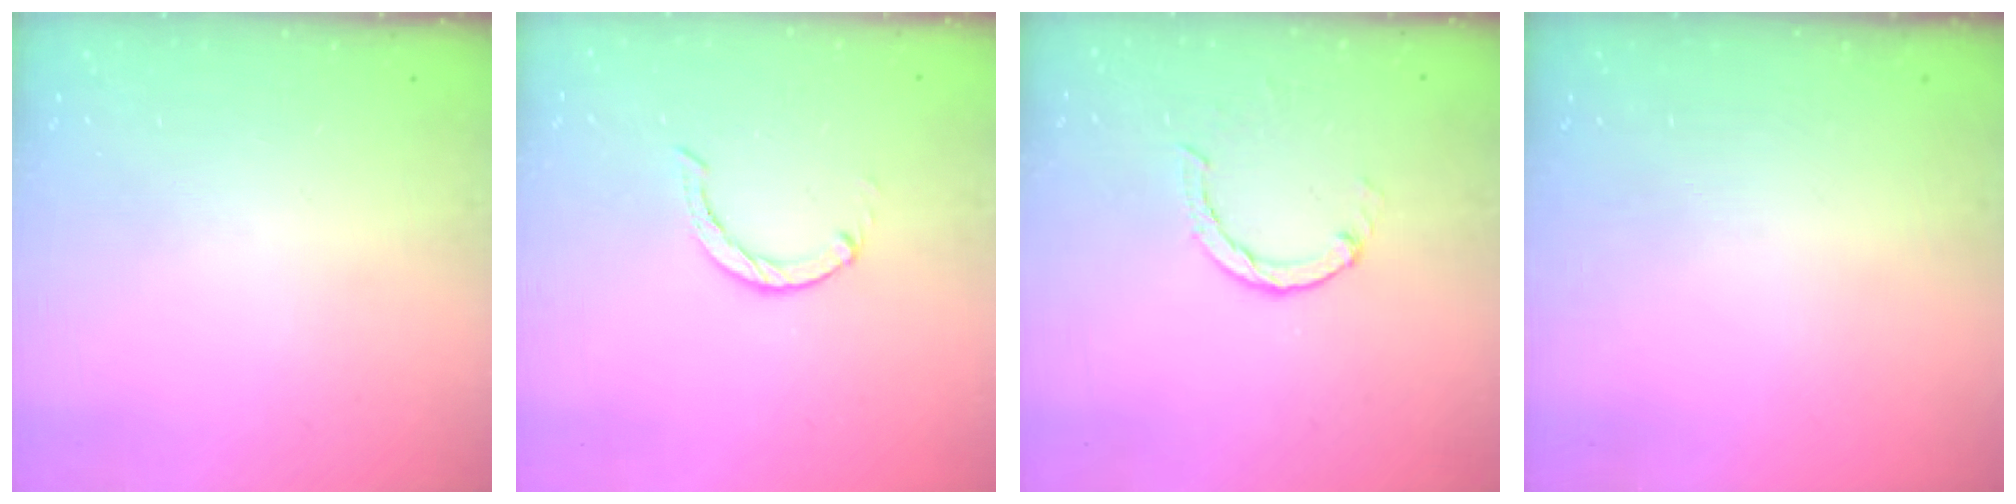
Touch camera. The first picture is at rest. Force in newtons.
{"total": 0.0}
{"total": 2.0, "press": 2.0, "slide": 0.2}
{"total": 0.0}